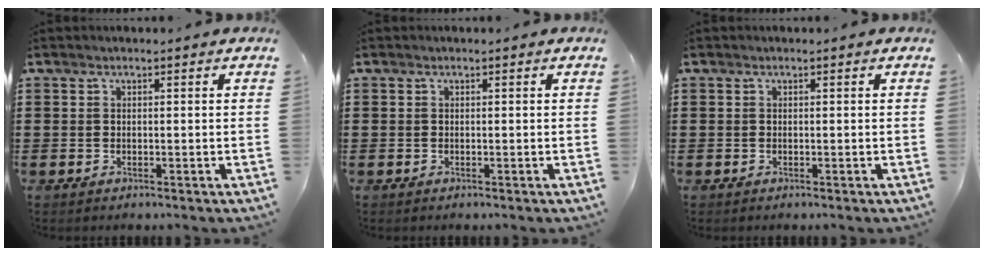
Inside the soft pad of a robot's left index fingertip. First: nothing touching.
{"total": 0.0}
{"total": 0.0}